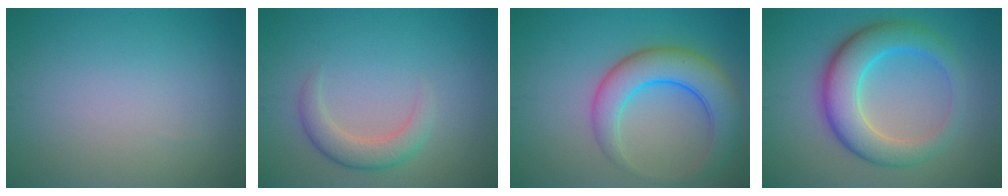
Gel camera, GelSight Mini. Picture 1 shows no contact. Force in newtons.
{"total": 2.9, "press": 2.9, "slide": 0.2}
{"total": 6.5, "press": 6.5, "slide": 0.5}
{"total": 7.1, "press": 7.1, "slide": 0.2}